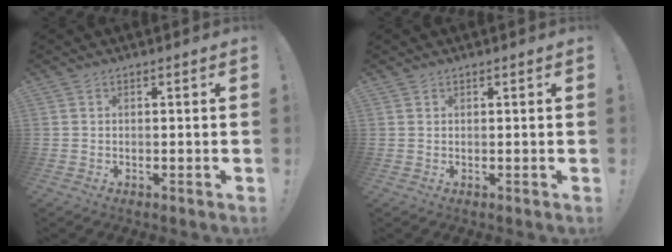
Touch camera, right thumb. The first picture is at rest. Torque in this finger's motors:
{"motor_torque": [-0.51, 0.65, 0.14, 0.14, 0.02]}